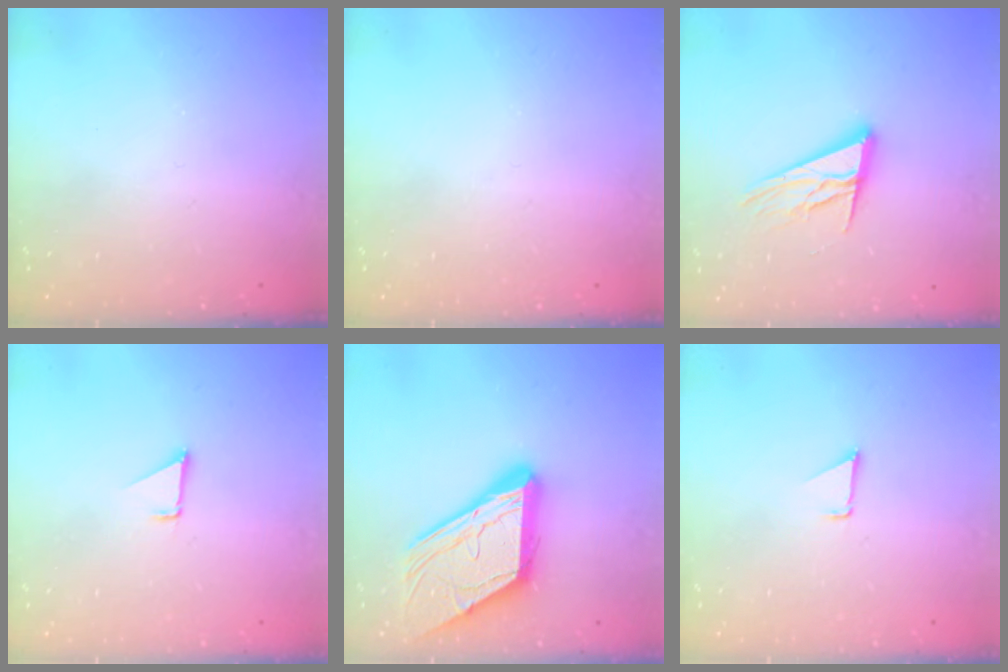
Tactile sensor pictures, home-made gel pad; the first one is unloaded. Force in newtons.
{"total": 0.0}
{"total": 13.3, "press": 13.1, "slide": 2.5}
{"total": 1.5, "press": 1.5, "slide": 0.1}
{"total": 18.5, "press": 18.4, "slide": 1.9}
{"total": 0.7, "press": 0.7, "slide": 0.1}